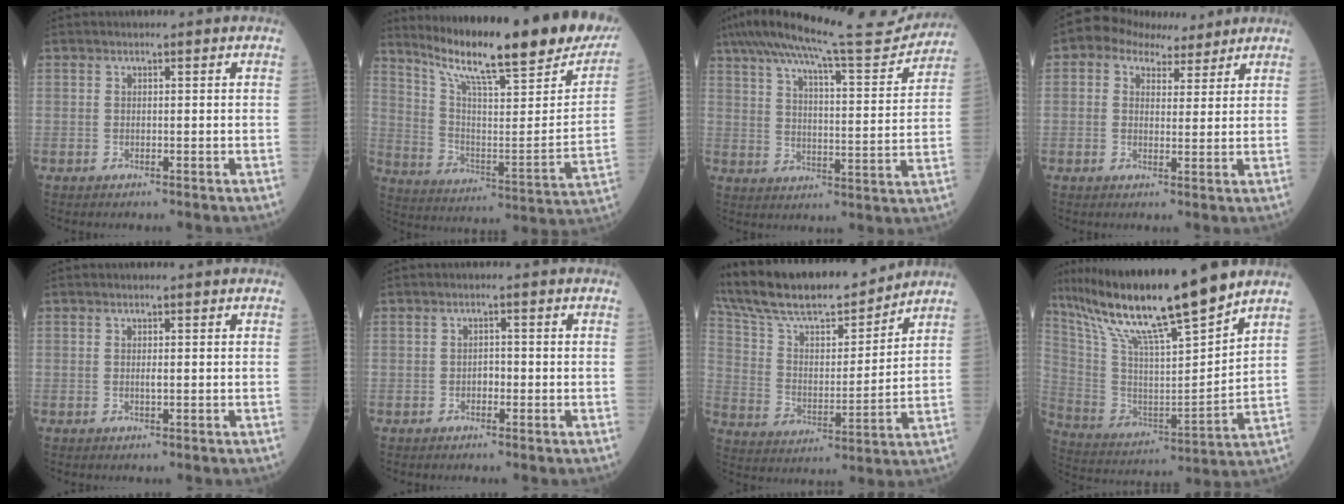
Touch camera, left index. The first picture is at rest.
{"total": 27.5, "force": [21.6, 3.2, 16.6], "torque": [-0.268, -0.056, 0.303]}
{"total": 16.9, "force": [15.3, 1.5, 6.9], "torque": [-0.114, -0.003, 0.211]}
{"total": 6.0, "force": [4.3, 3.7, 1.9], "torque": [-0.033, 0.025, 0.069]}
{"total": 0.5, "force": [-0.2, 0.0, 0.5], "torque": [-0.013, -0.006, -0.004]}
{"total": 1.2, "force": [-0.8, 0.6, 0.7], "torque": [-0.008, -0.001, -0.015]}
{"total": 18.5, "force": [16.8, 2.5, 7.5], "torque": [-0.146, 0.004, 0.288]}
{"total": 20.0, "force": [15.7, 0.5, 12.3], "torque": [-0.228, 0.001, 0.283]}